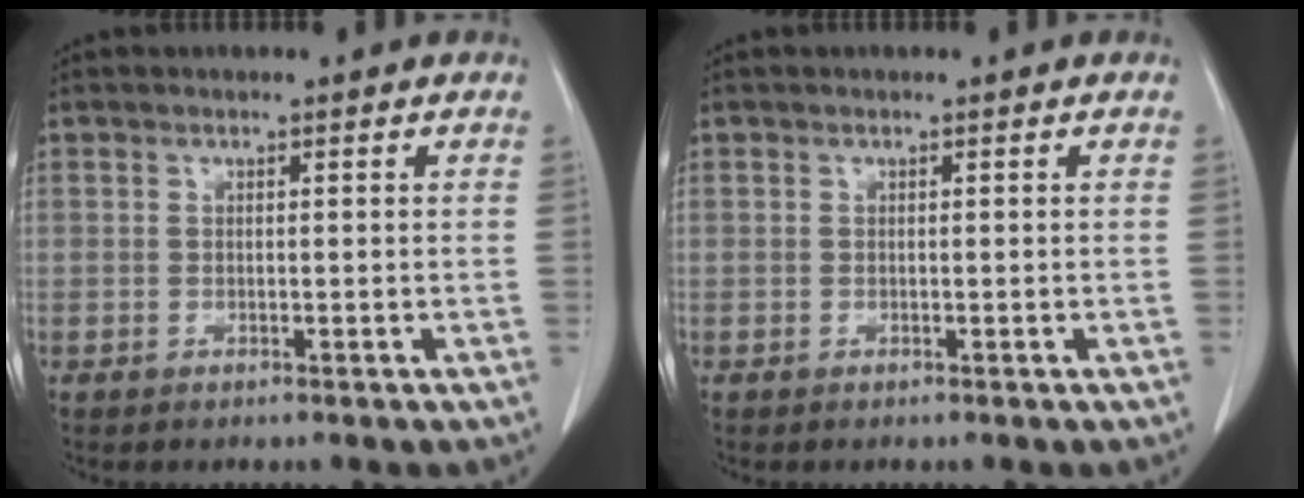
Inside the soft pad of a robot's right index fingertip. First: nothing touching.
{"total": 0.0}